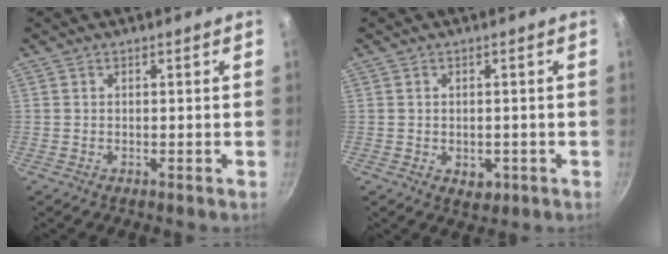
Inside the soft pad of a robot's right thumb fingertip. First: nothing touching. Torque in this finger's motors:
{"motor_torque": [-0.53, -0.01, -0.30, 0.20, 0.05]}